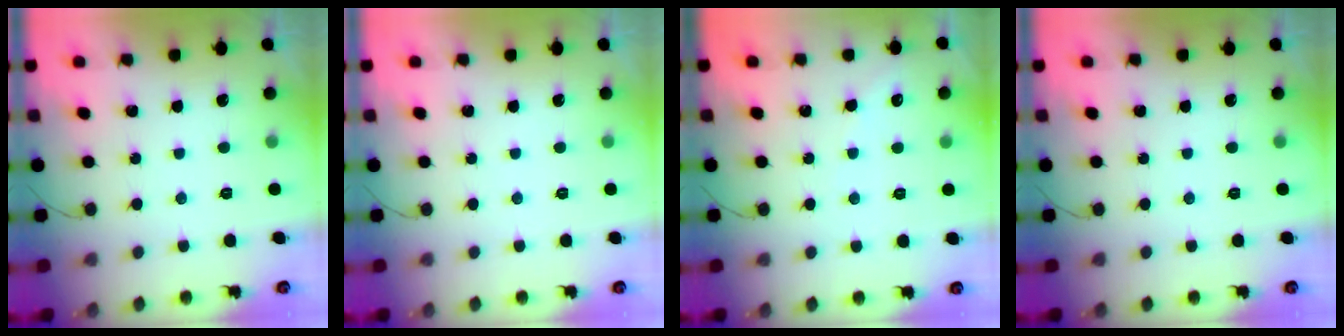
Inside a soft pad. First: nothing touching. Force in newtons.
{"total": 0.0}
{"total": 2.7, "press": 2.7, "slide": 0.5}
{"total": 0.0}